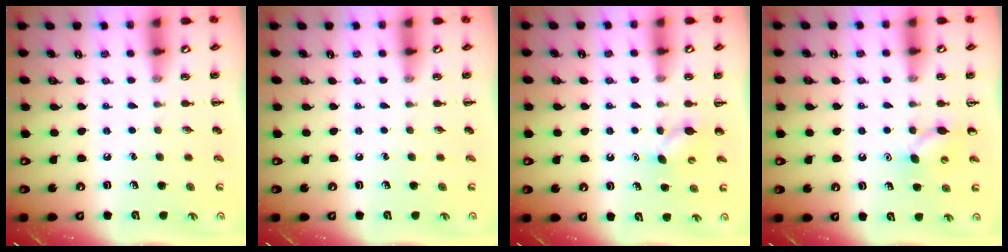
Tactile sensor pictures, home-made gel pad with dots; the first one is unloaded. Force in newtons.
{"total": 0.0}
{"total": 4.1, "press": 3.9, "slide": 1.0}
{"total": 6.7, "press": 6.4, "slide": 1.7}